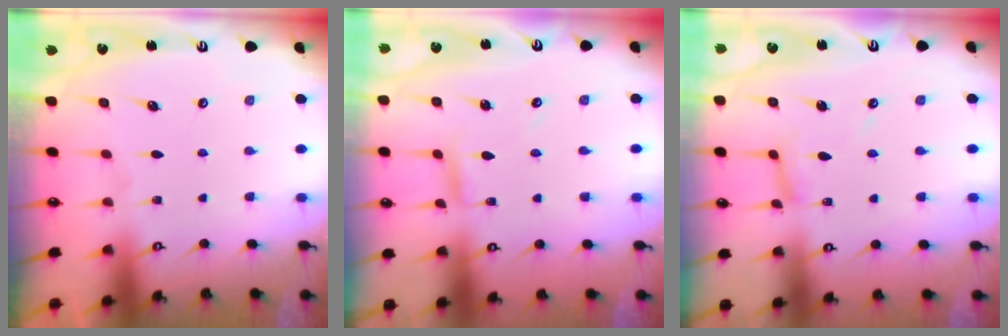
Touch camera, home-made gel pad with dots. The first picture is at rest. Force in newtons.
{"total": 3.1, "press": 3.1, "slide": 0.3}
{"total": 4.7, "press": 4.6, "slide": 0.4}